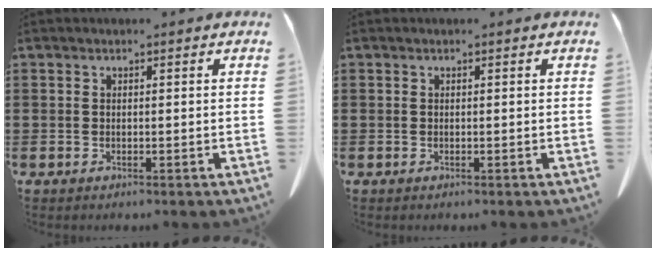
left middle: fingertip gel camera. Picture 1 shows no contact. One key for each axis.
{"total": 0.0}